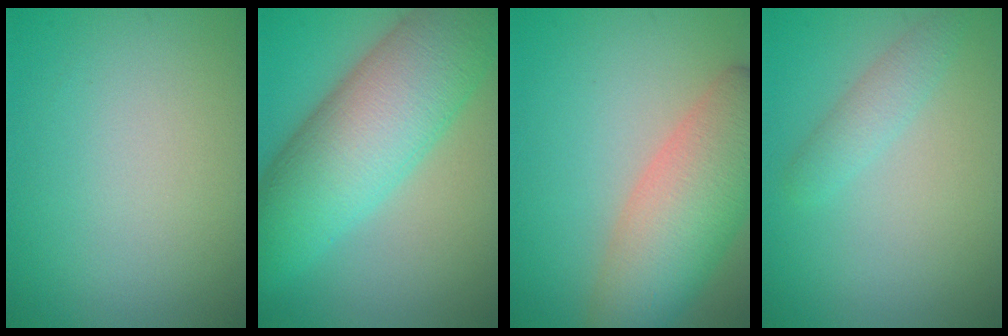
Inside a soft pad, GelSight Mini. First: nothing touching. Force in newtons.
{"total": 11.2, "press": 11.2, "slide": 0.2}
{"total": 8.0, "press": 8.0, "slide": 0.8}
{"total": 1.9, "press": 1.9, "slide": 0.1}